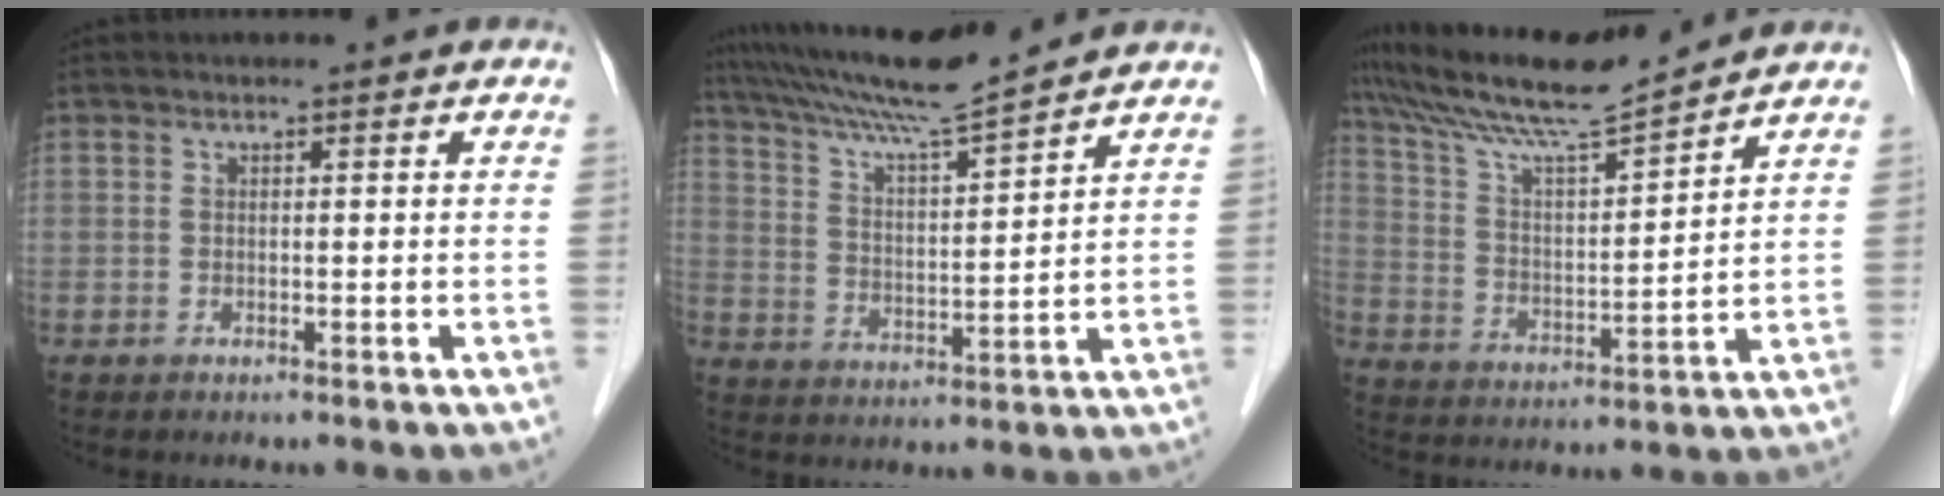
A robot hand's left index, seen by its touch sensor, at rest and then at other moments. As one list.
[{"total": 12.5, "force": [11.4, -1.1, 5.1], "torque": [-0.101, 0.012, 0.198]}, {"total": 13.6, "force": [12.5, -0.4, 5.4], "torque": [-0.111, 0.011, 0.221]}]